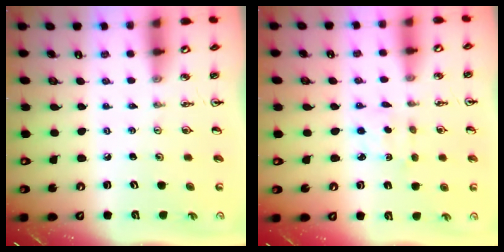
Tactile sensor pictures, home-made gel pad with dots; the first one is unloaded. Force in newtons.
{"total": 2.5, "press": 2.4, "slide": 0.6}